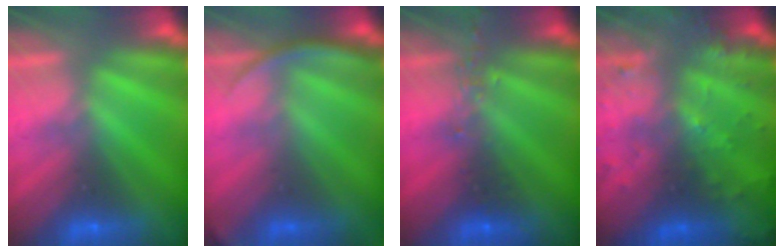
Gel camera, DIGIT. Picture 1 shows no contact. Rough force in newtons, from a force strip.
{"total": 3.2}
{"total": 2.4}
{"total": 8.5}